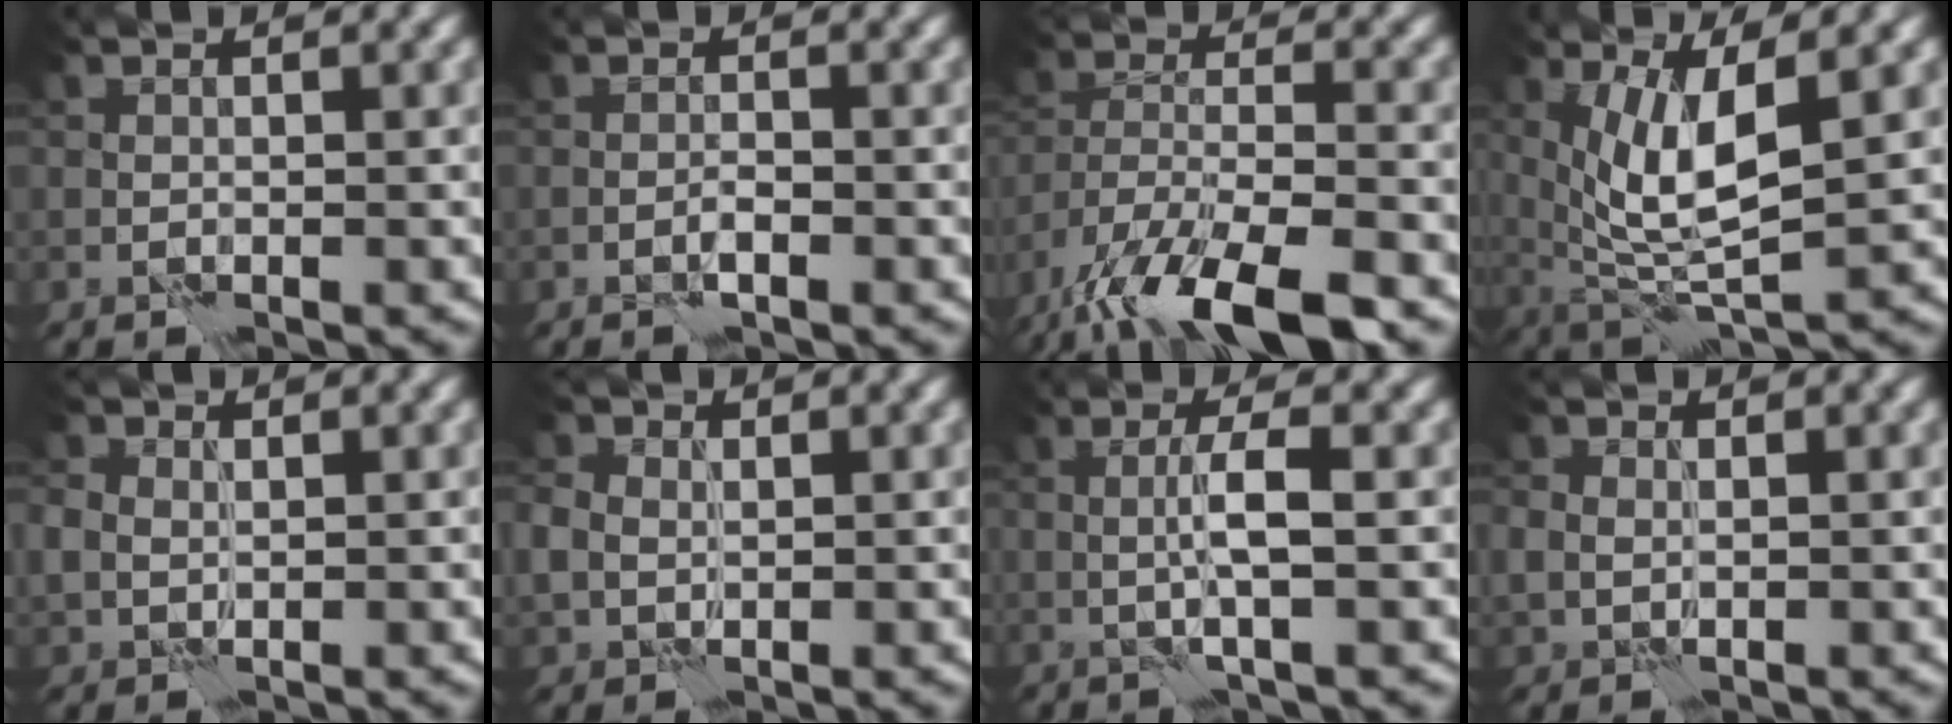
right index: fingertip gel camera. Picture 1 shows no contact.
{"total": 0.6, "force": [-0.3, -0.1, 0.5], "torque": [-0.011, 0.002, -0.006]}
{"total": 11.9, "force": [-8.6, 3.9, 7.3], "torque": [-0.146, -0.022, -0.149]}
{"total": 6.2, "force": [1.7, 1.7, 5.7], "torque": [-0.117, -0.014, 0.040]}
{"total": 1.9, "force": [0.7, 1.5, 1.0], "torque": [-0.023, 0.003, 0.011]}
{"total": 2.7, "force": [0.7, 2.1, 1.4], "torque": [-0.039, 0.007, 0.012]}
{"total": 2.7, "force": [0.3, -0.1, 2.6], "torque": [-0.052, 0.004, 0.004]}
{"total": 1.7, "force": [0.4, 1.3, 0.9], "torque": [-0.023, -0.001, 0.012]}